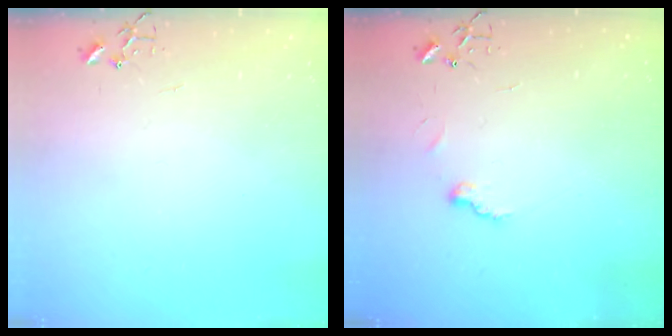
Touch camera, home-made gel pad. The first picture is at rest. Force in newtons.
{"total": 7.4, "press": 7.4, "slide": 0.4}